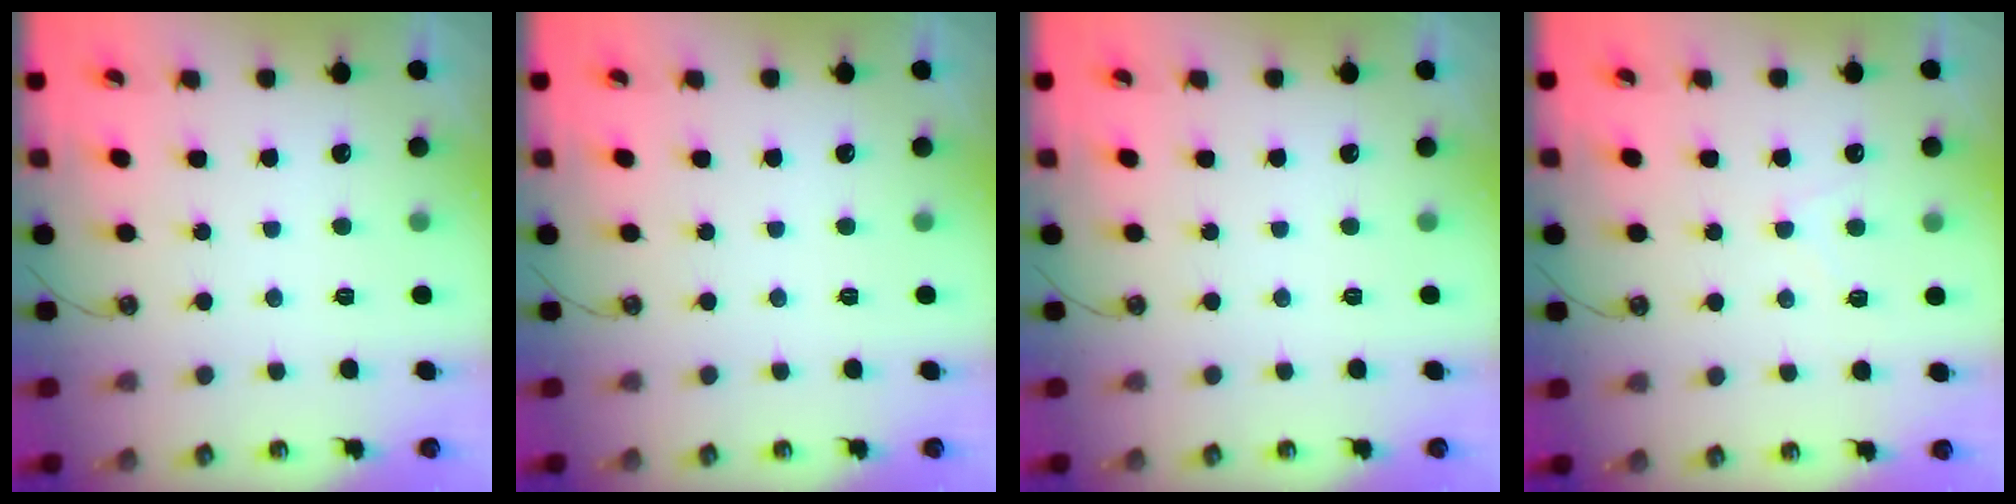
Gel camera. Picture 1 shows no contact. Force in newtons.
{"total": 0.0}
{"total": 0.0}
{"total": 2.9, "press": 2.9, "slide": 0.4}